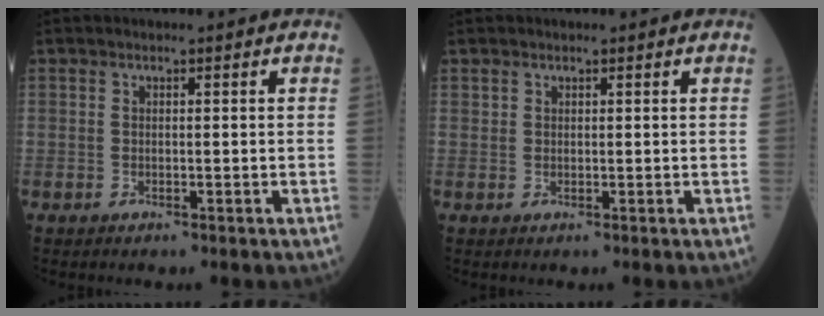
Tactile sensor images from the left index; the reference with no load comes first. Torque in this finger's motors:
{"motor_torque": [-0.23, 0.08, -0.04, -0.01]}